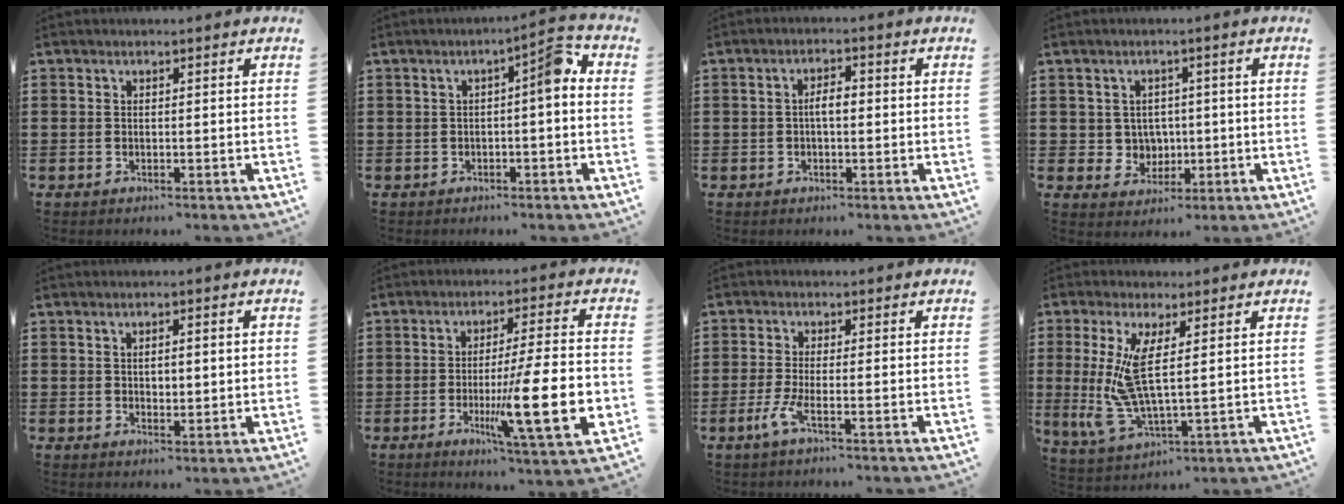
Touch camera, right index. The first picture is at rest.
{"total": 4.6, "force": [0.1, 0.9, 4.5], "torque": [-0.063, 0.001, -0.008]}
{"total": 2.9, "force": [-0.2, 1.0, 2.7], "torque": [-0.050, 0.003, -0.005]}
{"total": 3.4, "force": [0.5, 3.2, 0.7], "torque": [-0.031, 0.009, 0.006]}
{"total": 1.7, "force": [0.3, 0.6, 1.6], "torque": [-0.031, 0.004, 0.004]}
{"total": 15.4, "force": [-3.2, 2.5, 14.8], "torque": [-0.236, -0.017, -0.050]}
{"total": 3.6, "force": [-1.7, 0.4, 3.1], "torque": [-0.081, -0.013, -0.040]}
{"total": 9.3, "force": [2.0, 2.7, 8.6], "torque": [-0.196, -0.018, 0.037]}